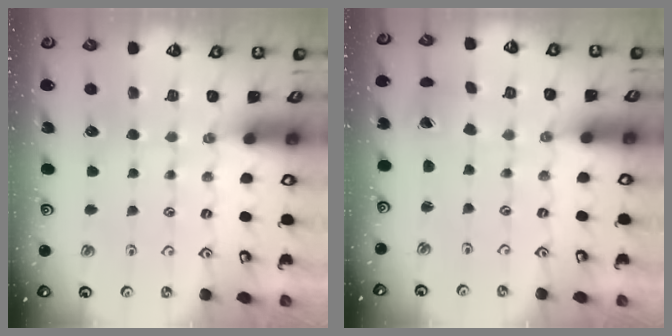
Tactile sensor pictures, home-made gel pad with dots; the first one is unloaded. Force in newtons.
{"total": 1.7, "press": 1.7, "slide": 0.2}